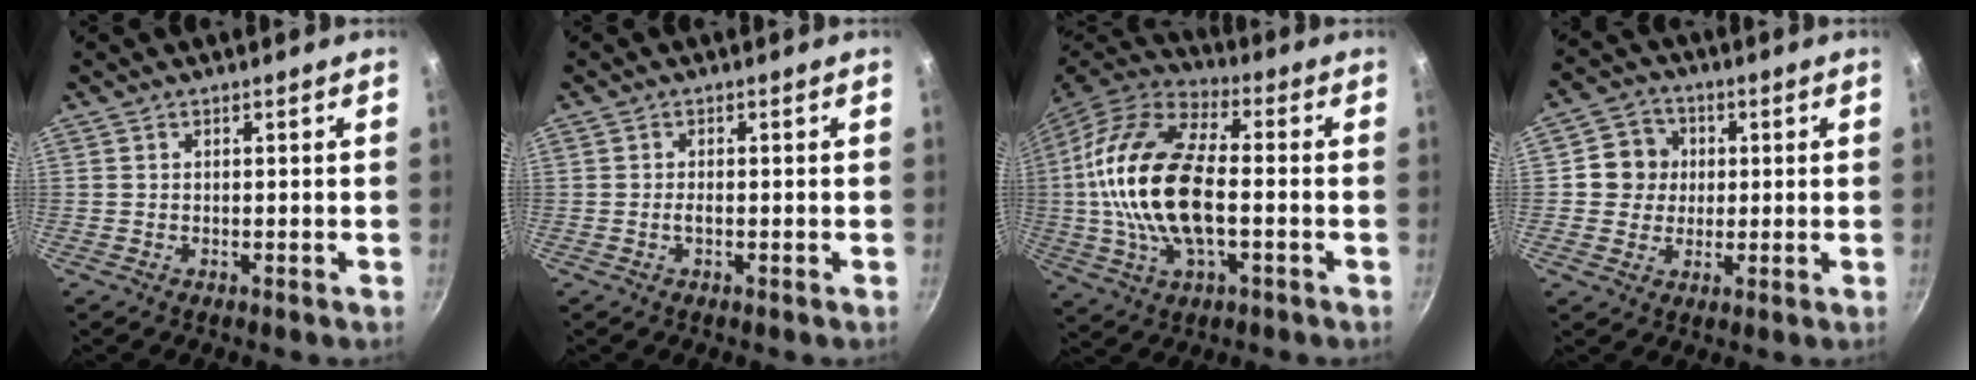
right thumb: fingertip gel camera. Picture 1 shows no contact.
{"total": 1.0, "force": [-0.3, 0.4, 0.9], "torque": [-0.018, 0.002, -0.007]}
{"total": 21.2, "force": [-1.1, 10.6, 18.4], "torque": [-0.353, 0.032, -0.033]}
{"total": 7.1, "force": [0.9, 6.7, 2.1], "torque": [0.007, 0.008, 0.001]}